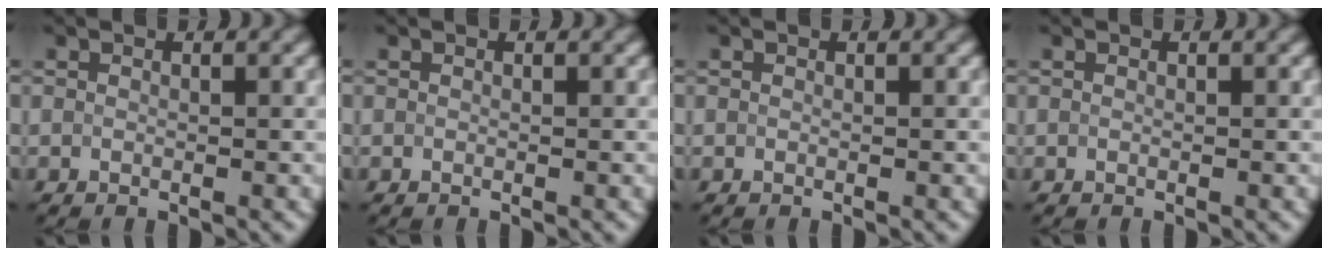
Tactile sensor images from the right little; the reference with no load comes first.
{"total": 0.0}
{"total": 0.0}
{"total": 0.0}